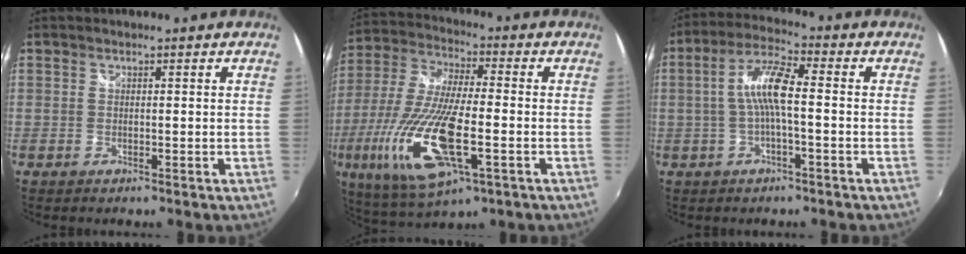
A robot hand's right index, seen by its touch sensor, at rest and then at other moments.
{"total": 20.9, "force": [-6.2, 6.6, 18.8], "torque": [-0.394, -0.036, -0.115]}
{"total": 7.7, "force": [-0.7, 1.4, 7.5], "torque": [-0.159, 0.015, -0.013]}